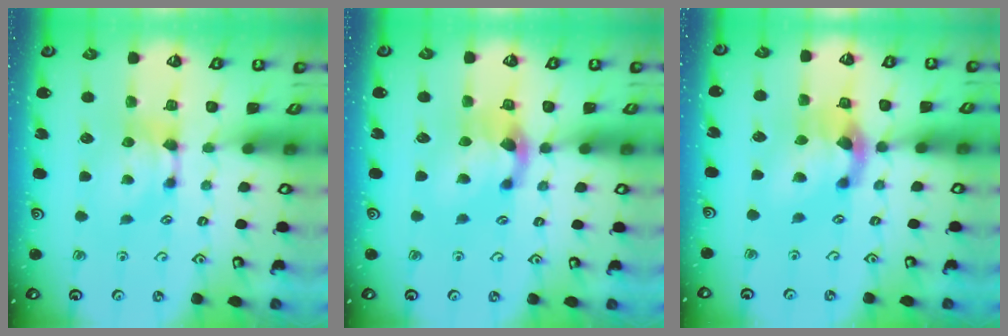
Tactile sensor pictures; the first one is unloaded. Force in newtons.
{"total": 2.9, "press": 2.2, "slide": 1.9}
{"total": 4.6, "press": 4.2, "slide": 1.9}